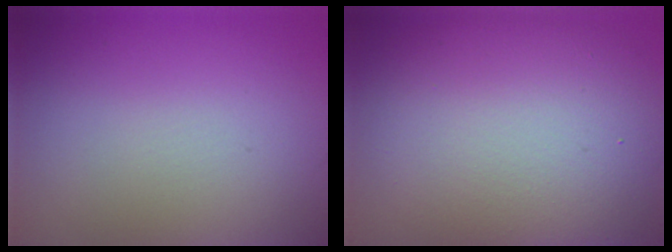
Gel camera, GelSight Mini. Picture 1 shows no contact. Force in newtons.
{"total": 13.5, "press": 13.5, "slide": 0.8}